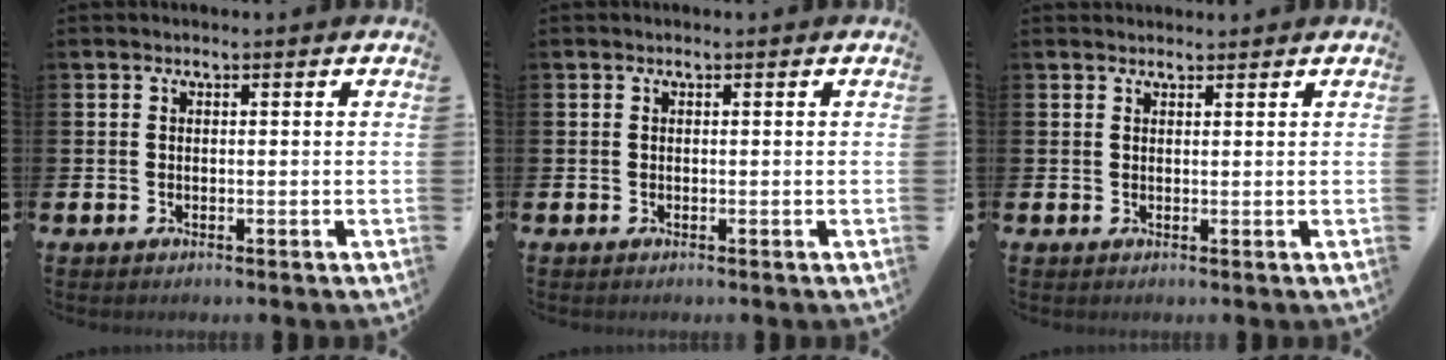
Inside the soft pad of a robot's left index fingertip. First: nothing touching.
{"total": 0.0}
{"total": 1.1, "force": [1.0, 0.3, 0.0], "torque": [0.009, 0.000, 0.017]}